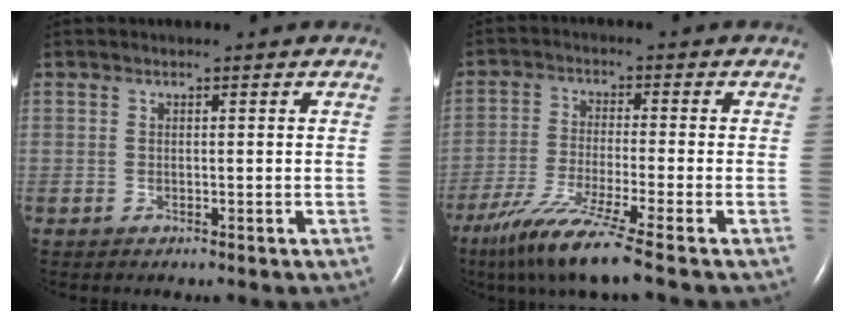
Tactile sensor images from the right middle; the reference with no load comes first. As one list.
[{"total": 10.0, "force": [-7.1, -1.4, 6.9], "torque": [-0.134, -0.042, -0.130]}]